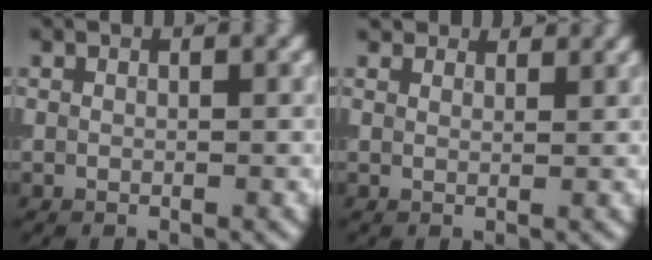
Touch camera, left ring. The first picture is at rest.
{"total": 4.2, "force": [3.6, 1.7, 1.3], "torque": [-0.031, -0.002, 0.051]}